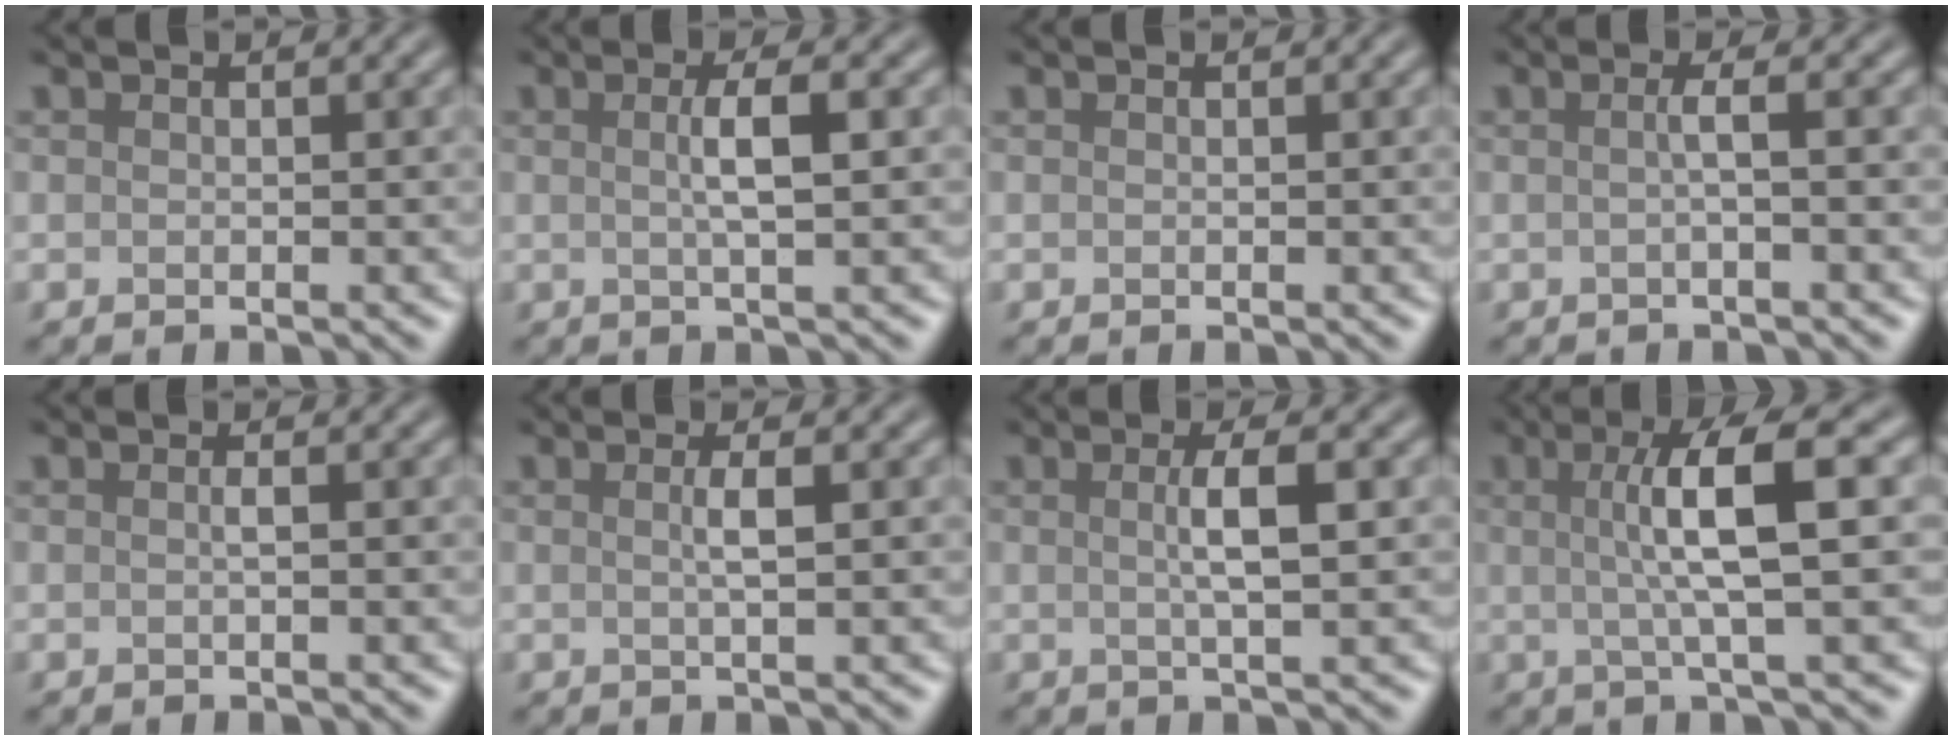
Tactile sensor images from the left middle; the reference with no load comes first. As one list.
[{"total": 2.9, "force": [0.3, 0.6, 2.8], "torque": [-0.045, 0.006, 0.001]}, {"total": 0.0}, {"total": 1.6, "force": [-0.1, 0.4, 1.6], "torque": [-0.025, 0.000, -0.006]}, {"total": 0.6, "force": [0.0, 0.1, 0.6], "torque": [-0.012, 0.002, -0.001]}, {"total": 1.6, "force": [0.2, 0.3, 1.6], "torque": [-0.030, 0.004, -0.001]}, {"total": 3.1, "force": [0.3, 0.6, 3.0], "torque": [-0.047, 0.005, 0.002]}, {"total": 6.5, "force": [0.9, 1.1, 6.3], "torque": [-0.102, 0.009, 0.014]}]